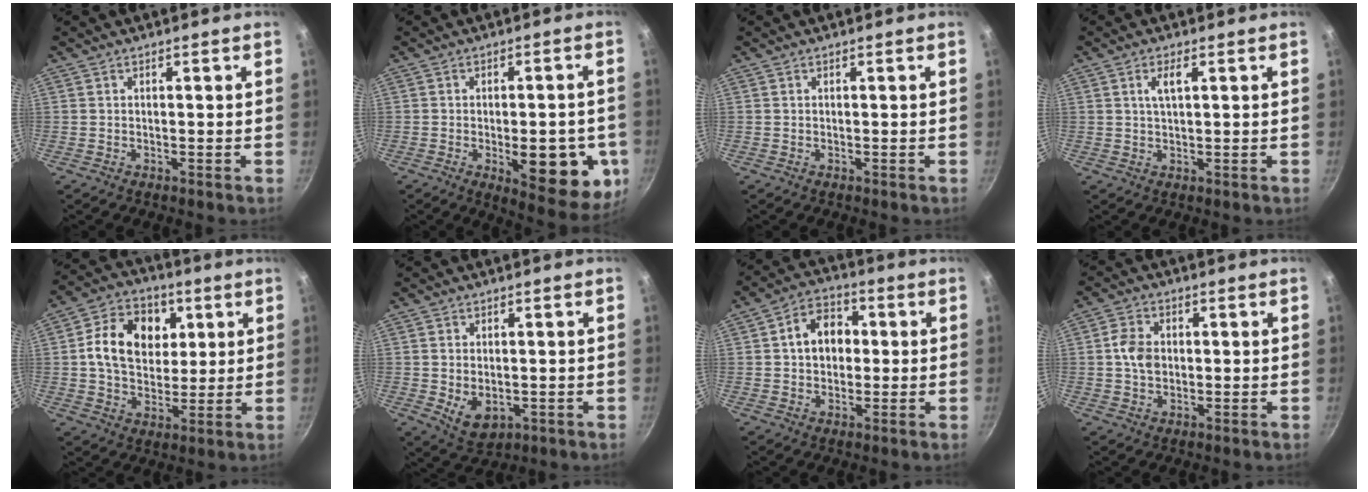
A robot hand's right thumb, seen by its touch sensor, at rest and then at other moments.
{"total": 16.1, "force": [-3.9, 7.0, 14.0], "torque": [-0.132, -0.001, -0.042]}
{"total": 0.0}
{"total": 3.1, "force": [1.1, 1.1, 2.6], "torque": [-0.047, 0.002, 0.022]}
{"total": 14.7, "force": [3.6, 11.1, 8.8], "torque": [-0.121, 0.002, 0.051]}
{"total": 6.3, "force": [-0.8, 4.3, 4.5], "torque": [-0.066, -0.011, -0.001]}
{"total": 8.9, "force": [0.9, 6.7, 5.7], "torque": [-0.055, 0.017, 0.002]}
{"total": 5.4, "force": [0.2, 4.0, 3.6], "torque": [-0.055, 0.009, -0.002]}